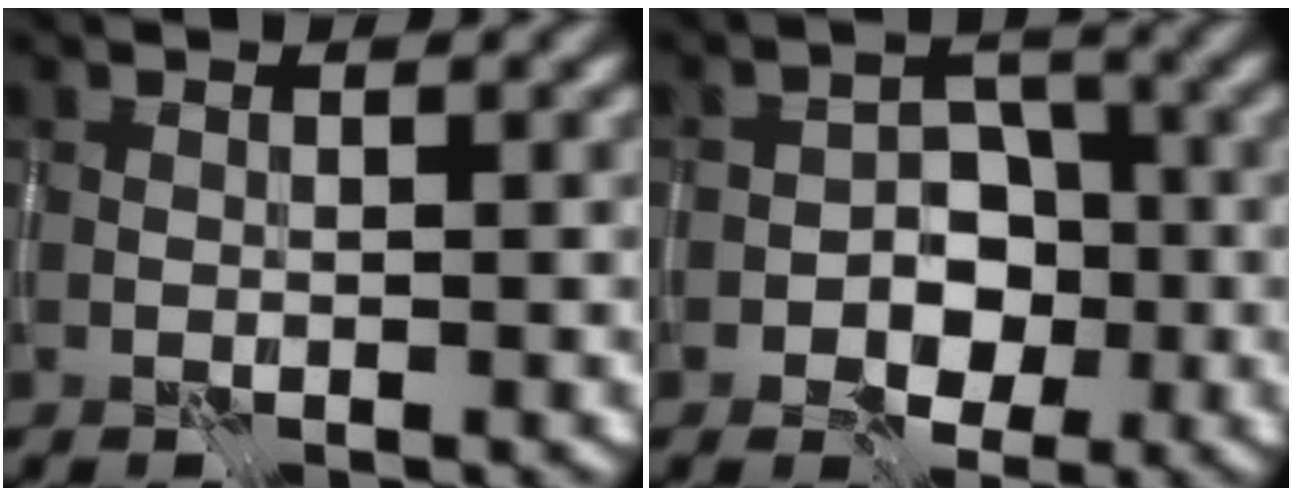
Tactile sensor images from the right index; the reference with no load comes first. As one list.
[{"total": 4.3, "force": [-1.3, 3.2, 2.5], "torque": [-0.002, 0.003, -0.032]}]